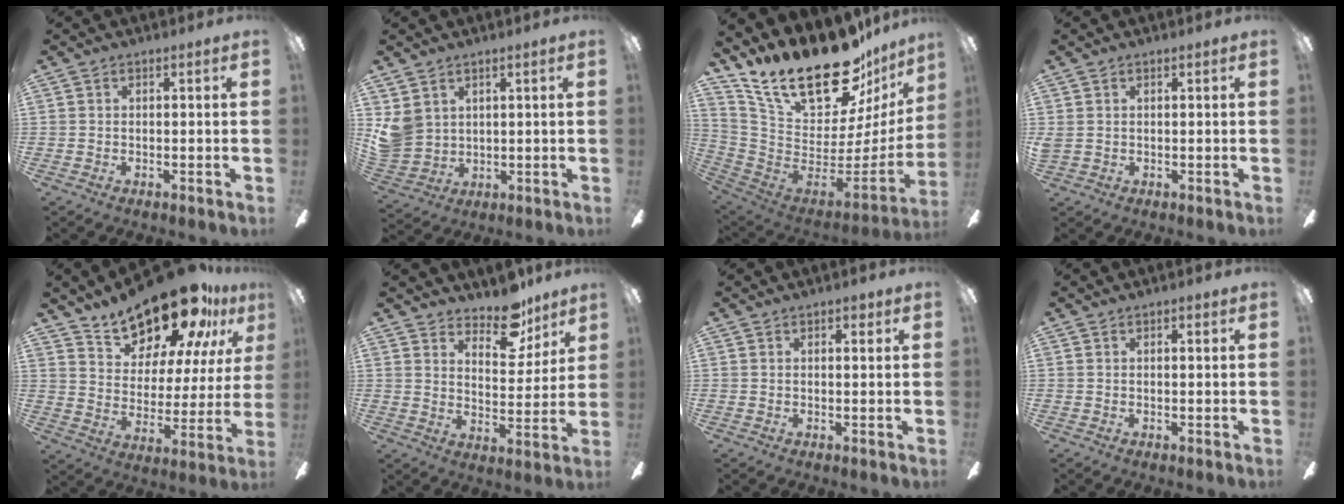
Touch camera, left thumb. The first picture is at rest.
{"total": 7.3, "force": [3.2, 6.3, 1.9], "torque": [-0.062, -0.010, 0.066]}
{"total": 27.2, "force": [19.9, 10.6, 15.2], "torque": [-0.269, -0.136, 0.363]}
{"total": 1.4, "force": [0.8, 1.1, 0.5], "torque": [-0.013, 0.003, 0.014]}
{"total": 20.9, "force": [17.4, 7.5, 8.9], "torque": [-0.153, -0.122, 0.303]}
{"total": 12.1, "force": [9.6, 5.4, 5.1], "torque": [-0.059, -0.062, 0.171]}
{"total": 1.8, "force": [1.2, 0.7, 1.3], "torque": [-0.011, -0.003, 0.016]}
{"total": 0.9, "force": [0.6, 0.2, 0.7], "torque": [-0.007, -0.002, 0.008]}